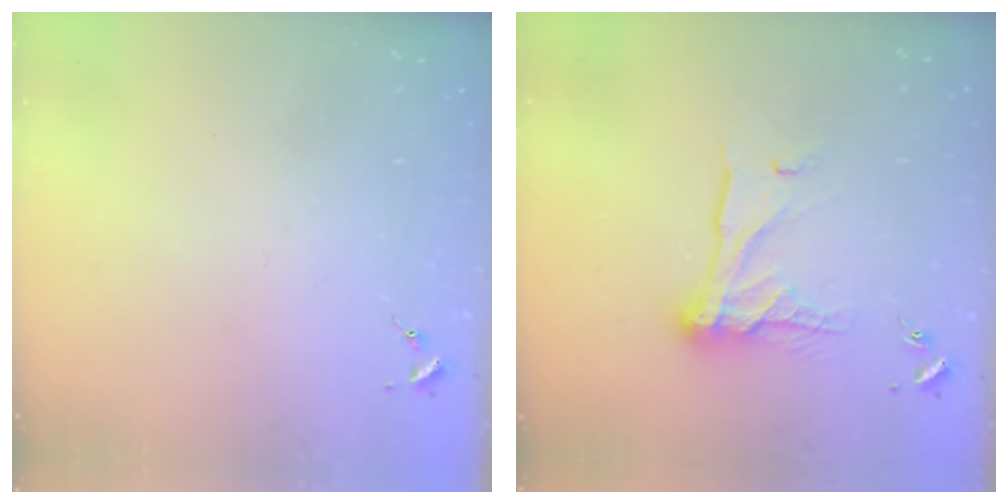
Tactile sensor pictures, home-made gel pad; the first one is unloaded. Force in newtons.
{"total": 13.4, "press": 13.4, "slide": 1.1}